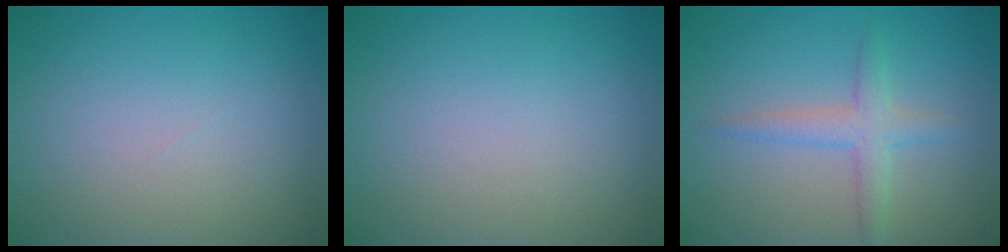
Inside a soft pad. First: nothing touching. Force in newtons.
{"total": 0.0}
{"total": 2.7, "press": 2.7, "slide": 0.1}